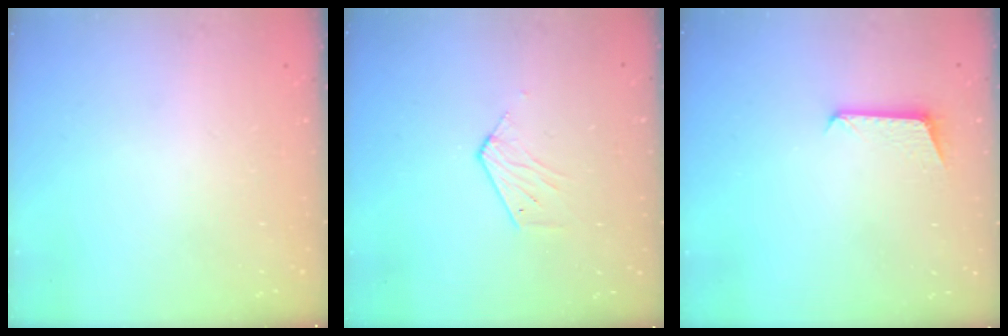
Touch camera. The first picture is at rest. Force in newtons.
{"total": 4.7, "press": 4.7, "slide": 0.4}
{"total": 5.8, "press": 5.7, "slide": 0.5}